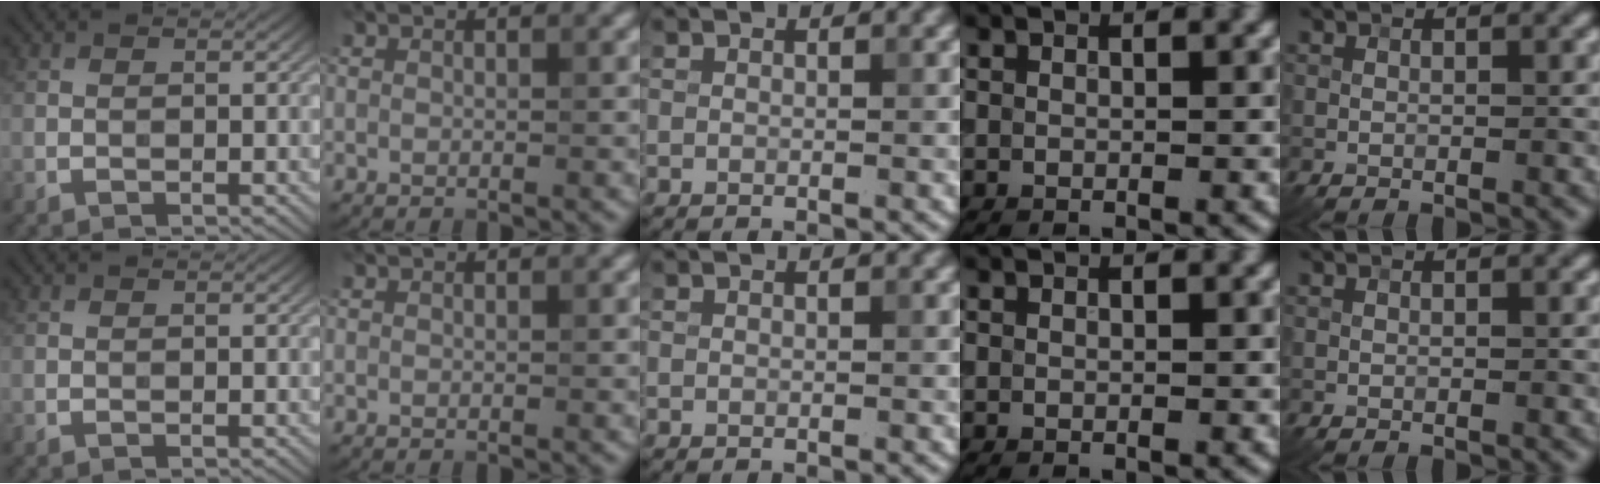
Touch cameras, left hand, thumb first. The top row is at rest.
{}